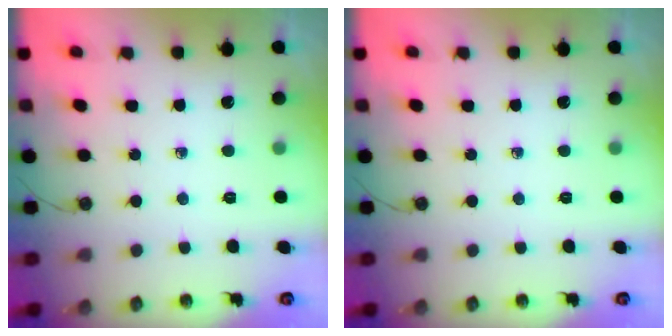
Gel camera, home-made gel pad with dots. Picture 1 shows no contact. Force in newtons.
{"total": 0.0}